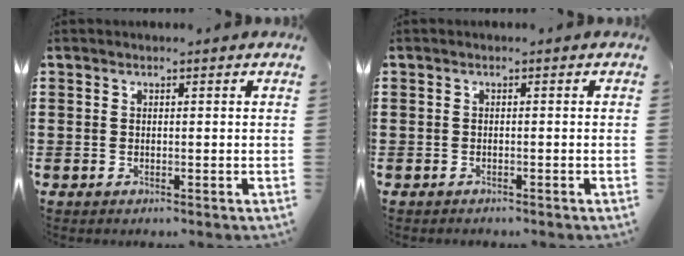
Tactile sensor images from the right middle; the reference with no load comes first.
{"total": 0.6, "force": [-0.6, 0.1, 0.0], "torque": [-0.001, 0.000, -0.014]}